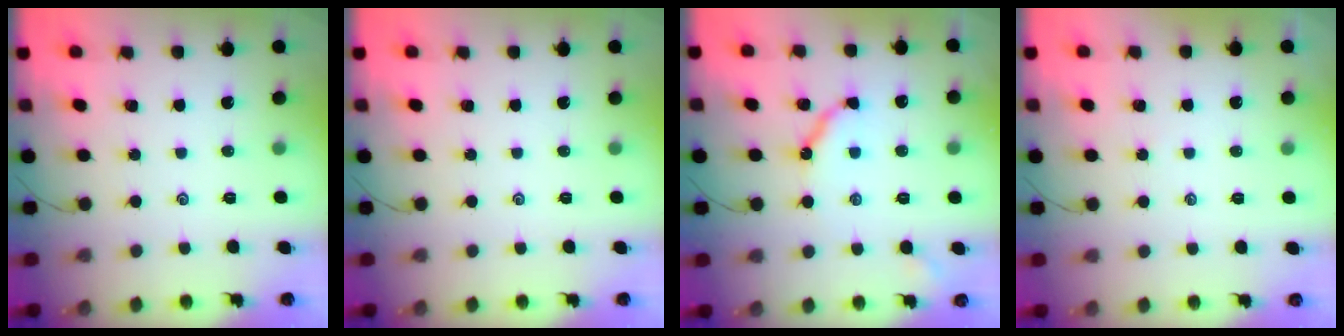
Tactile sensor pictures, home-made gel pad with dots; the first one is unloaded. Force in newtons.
{"total": 0.0}
{"total": 9.3, "press": 9.2, "slide": 1.1}
{"total": 1.9, "press": 1.8, "slide": 0.4}